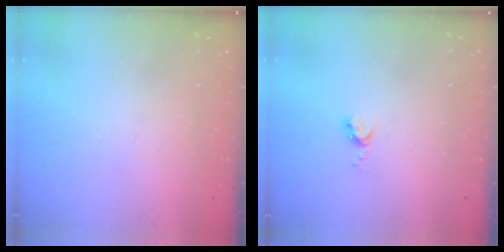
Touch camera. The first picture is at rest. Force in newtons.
{"total": 3.8, "press": 3.8, "slide": 0.4}